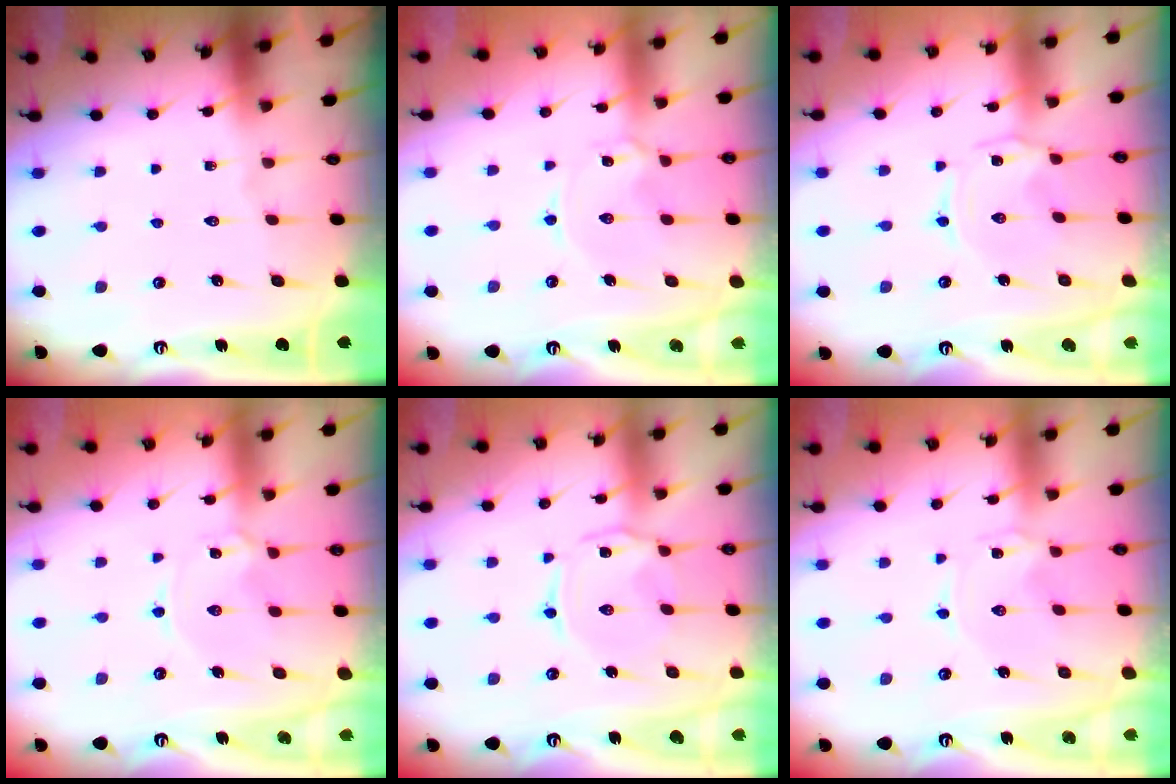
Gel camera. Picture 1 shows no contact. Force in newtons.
{"total": 2.4, "press": 2.4, "slide": 0.1}
{"total": 1.1, "press": 1.0, "slide": 0.4}
{"total": 2.0, "press": 2.0, "slide": 0.1}
{"total": 2.7, "press": 2.7, "slide": 0.4}
{"total": 0.0}